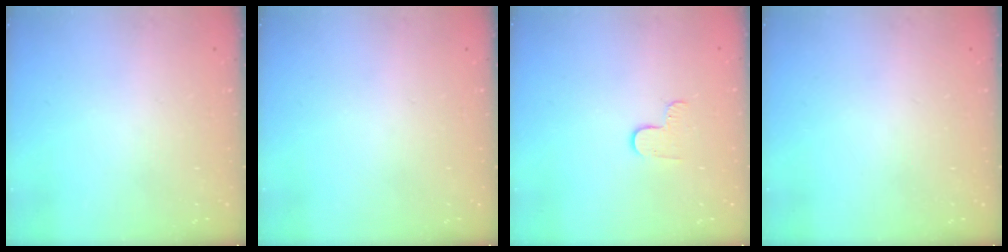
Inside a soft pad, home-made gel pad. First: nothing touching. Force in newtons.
{"total": 0.0}
{"total": 3.7, "press": 3.6, "slide": 0.4}
{"total": 0.0}